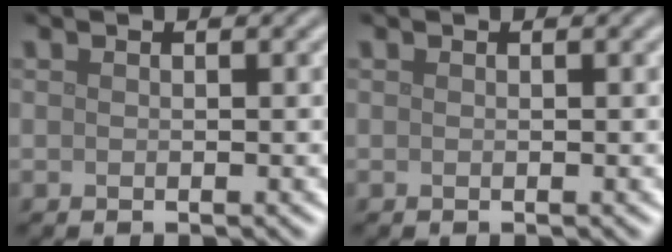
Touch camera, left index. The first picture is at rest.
{"total": 0.0}